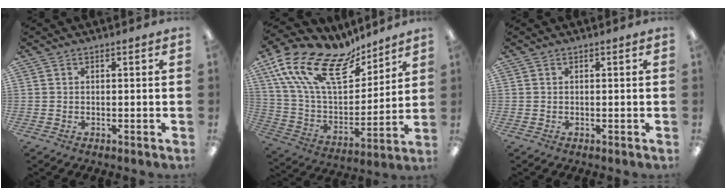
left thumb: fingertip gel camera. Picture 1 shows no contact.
{"total": 21.4, "force": [12.9, 10.4, 13.4], "torque": [-0.287, -0.081, 0.227]}
{"total": 0.0}